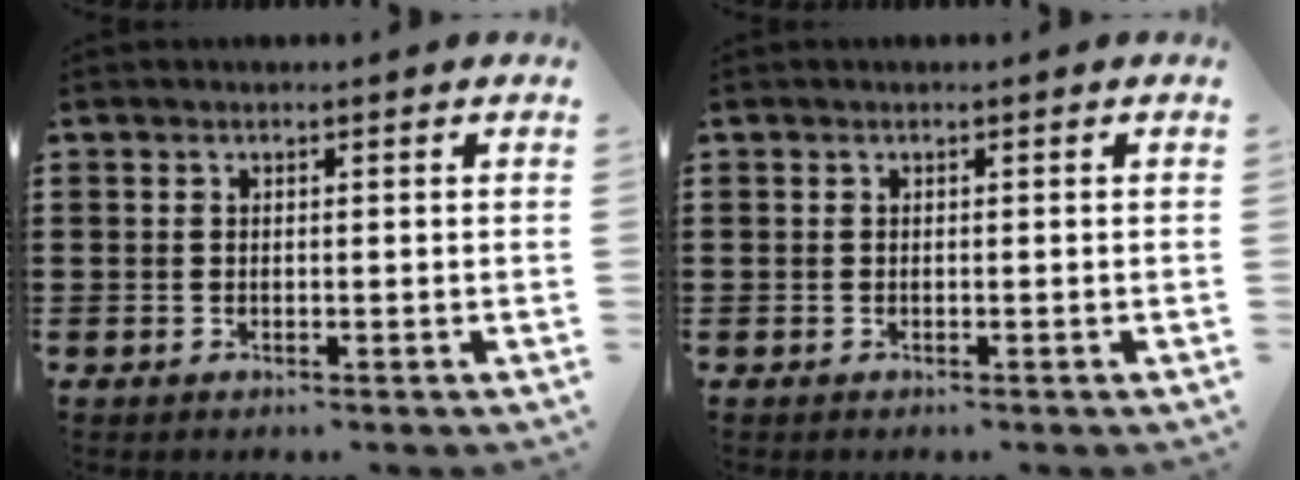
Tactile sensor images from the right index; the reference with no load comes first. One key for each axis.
{"total": 0.0}